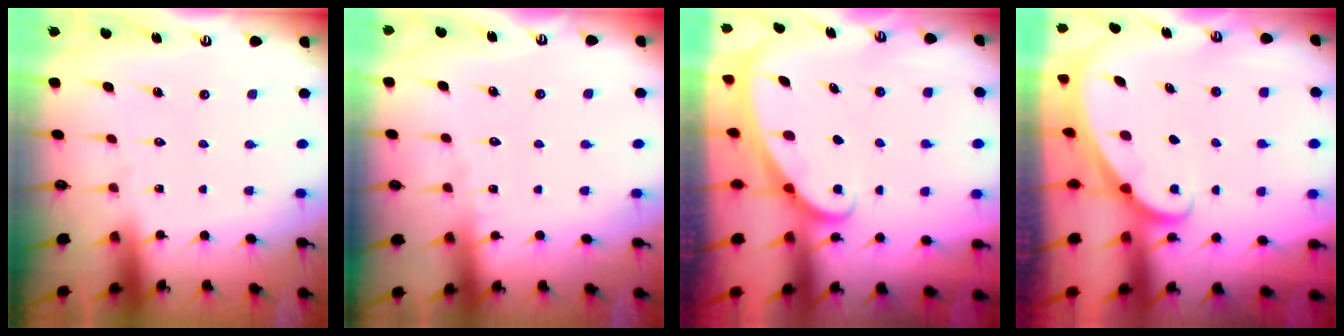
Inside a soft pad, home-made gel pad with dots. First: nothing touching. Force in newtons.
{"total": 3.9, "press": 3.9, "slide": 0.3}
{"total": 1.7, "press": 1.6, "slide": 0.2}
{"total": 1.8, "press": 1.8, "slide": 0.0}